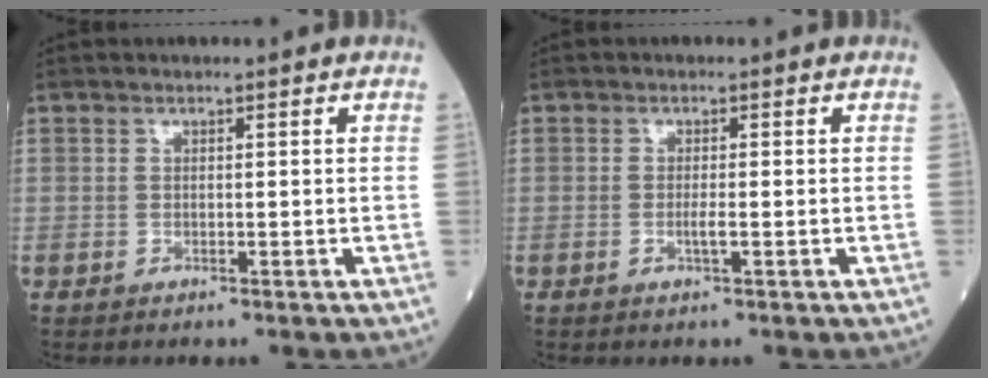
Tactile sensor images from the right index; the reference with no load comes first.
{"total": 1.2, "force": [-0.4, 0.0, 1.2], "torque": [-0.026, -0.003, -0.008]}